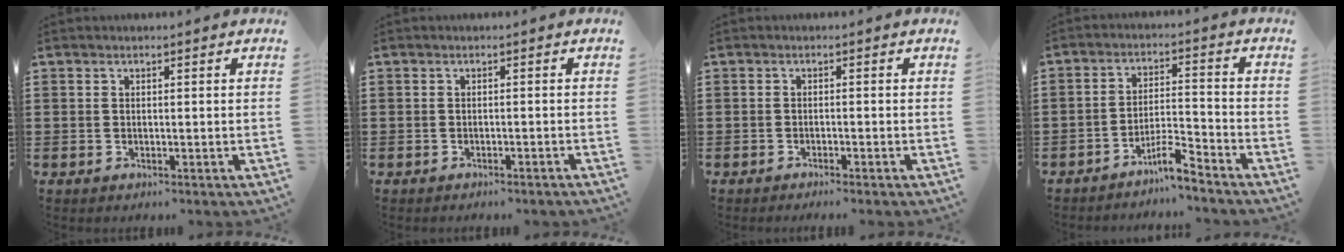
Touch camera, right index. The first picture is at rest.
{"total": 0.7, "force": [-0.7, 0.0, 0.2], "torque": [-0.005, -0.001, -0.015]}
{"total": 0.9, "force": [-0.8, -0.1, 0.3], "torque": [-0.006, -0.001, -0.016]}
{"total": 5.4, "force": [-4.7, 0.6, 2.5], "torque": [-0.051, 0.003, -0.092]}